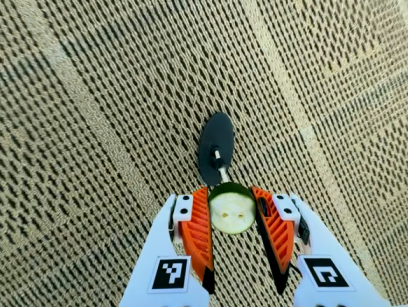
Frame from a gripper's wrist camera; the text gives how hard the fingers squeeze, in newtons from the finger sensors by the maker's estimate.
{"total": 8.9, "left": 8.6, "right": 9.1}